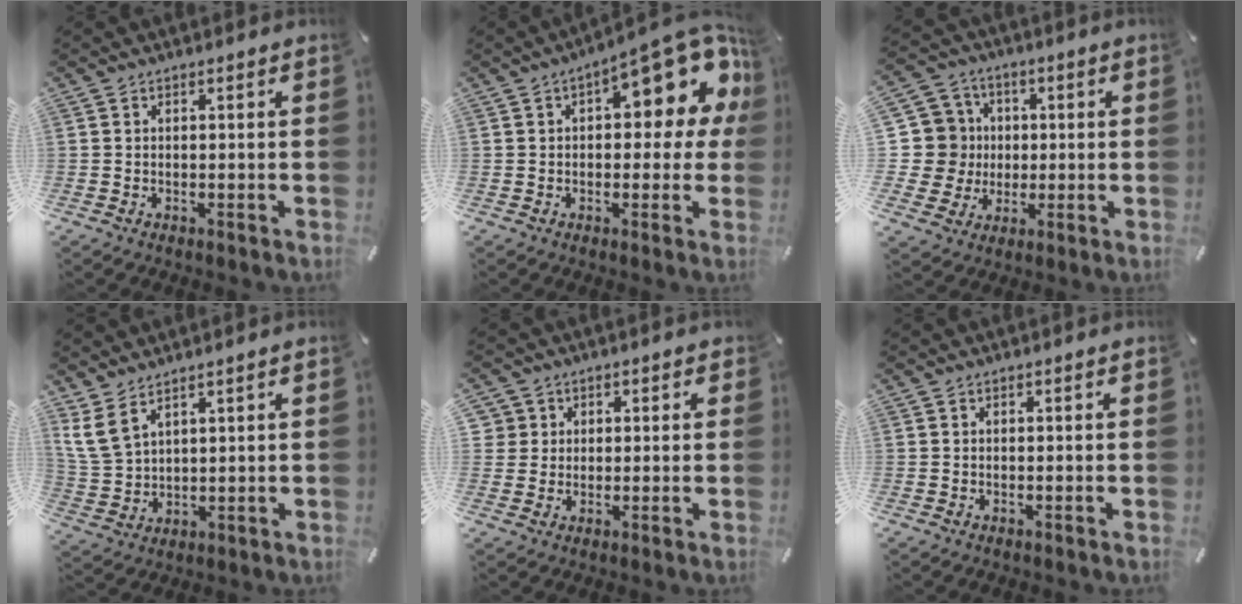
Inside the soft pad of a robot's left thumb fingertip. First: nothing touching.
{"total": 14.8, "force": [5.7, 6.3, 12.1], "torque": [-0.140, -0.041, 0.088]}
{"total": 13.5, "force": [0.0, 13.0, 3.6], "torque": [-0.076, 0.008, 0.006]}
{"total": 7.1, "force": [4.9, 3.5, 3.7], "torque": [-0.098, -0.017, 0.092]}
{"total": 4.8, "force": [1.2, 4.7, 0.5], "torque": [-0.008, 0.007, 0.022]}
{"total": 0.0}